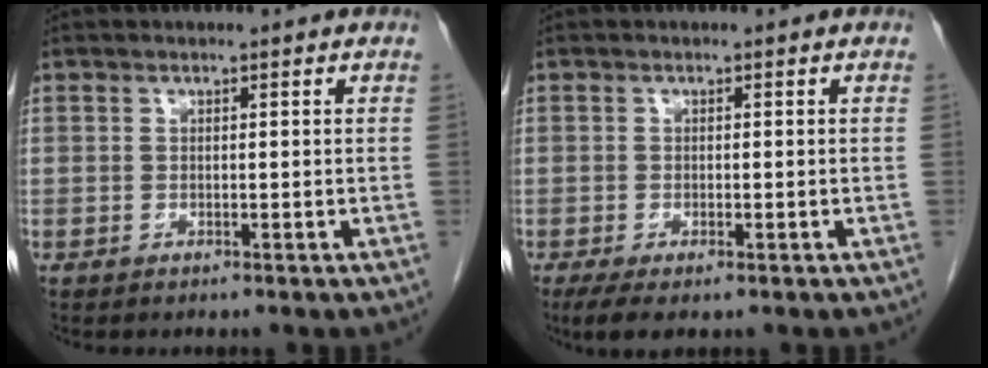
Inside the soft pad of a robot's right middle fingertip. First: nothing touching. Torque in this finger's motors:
{"motor_torque": [0.69, -0.49, 0.05, 0.05]}